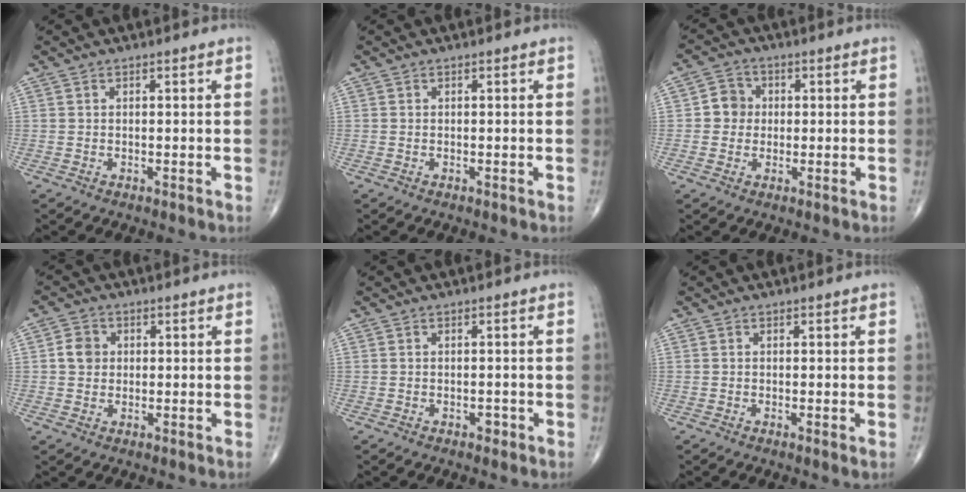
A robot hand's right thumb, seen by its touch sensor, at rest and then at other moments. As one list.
[{"total": 0.0}, {"total": 4.5, "force": [0.1, 4.2, 1.5], "torque": [-0.001, 0.008, -0.006]}, {"total": 3.8, "force": [0.4, 3.3, 1.8], "torque": [-0.020, 0.004, 0.002]}, {"total": 1.2, "force": [-0.6, 0.7, 0.7], "torque": [-0.008, 0.001, -0.011]}, {"total": 1.1, "force": [-0.2, 0.1, 1.1], "torque": [-0.025, -0.006, -0.005]}]